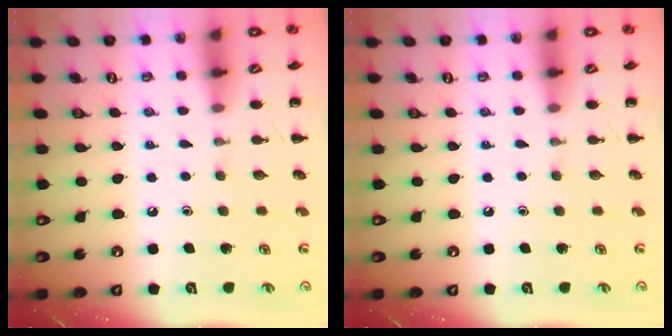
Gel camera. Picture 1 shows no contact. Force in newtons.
{"total": 0.0}